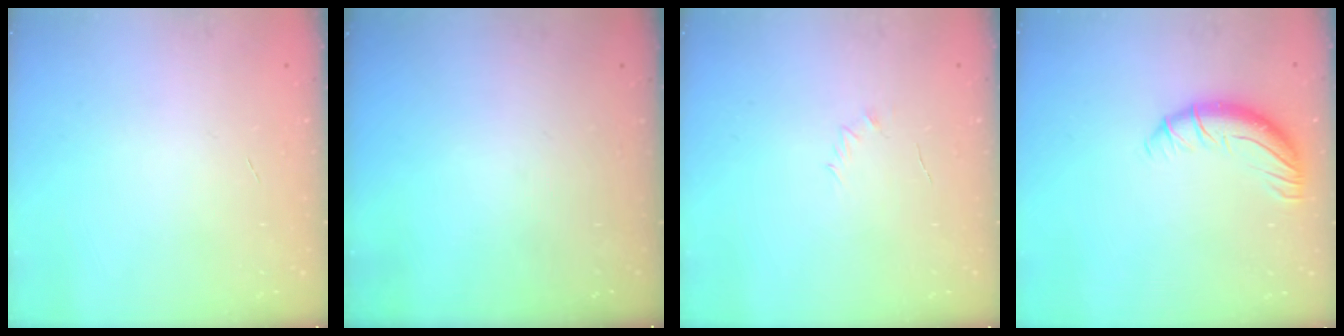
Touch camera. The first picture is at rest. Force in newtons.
{"total": 0.0}
{"total": 2.5, "press": 2.4, "slide": 0.7}
{"total": 10.0, "press": 9.9, "slide": 1.6}